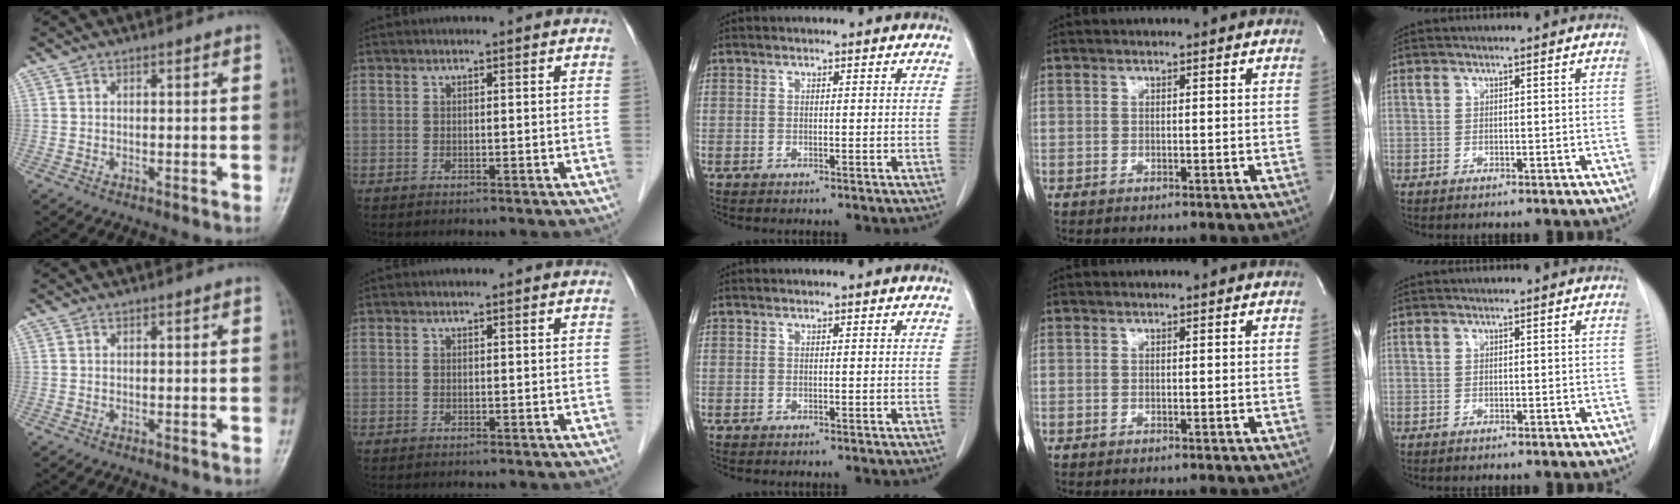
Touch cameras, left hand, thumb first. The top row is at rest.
{}